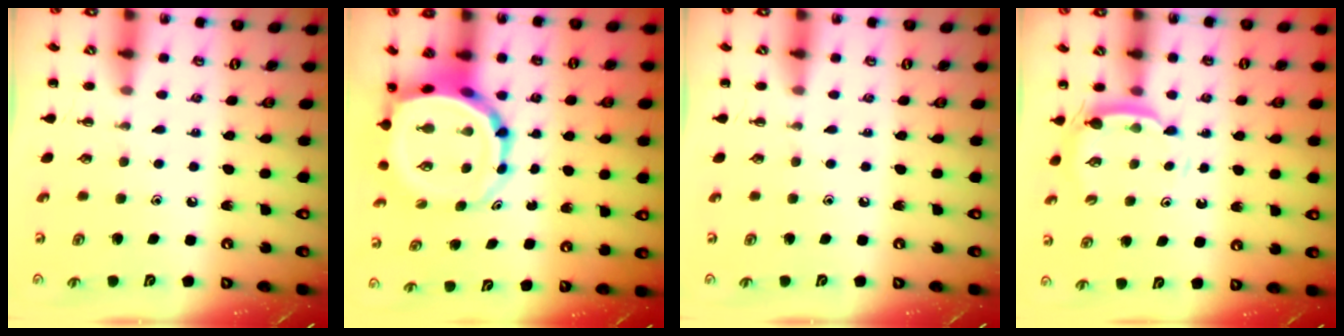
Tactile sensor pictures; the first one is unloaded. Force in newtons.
{"total": 10.0, "press": 9.6, "slide": 3.0}
{"total": 0.0}
{"total": 5.5, "press": 5.5, "slide": 0.7}